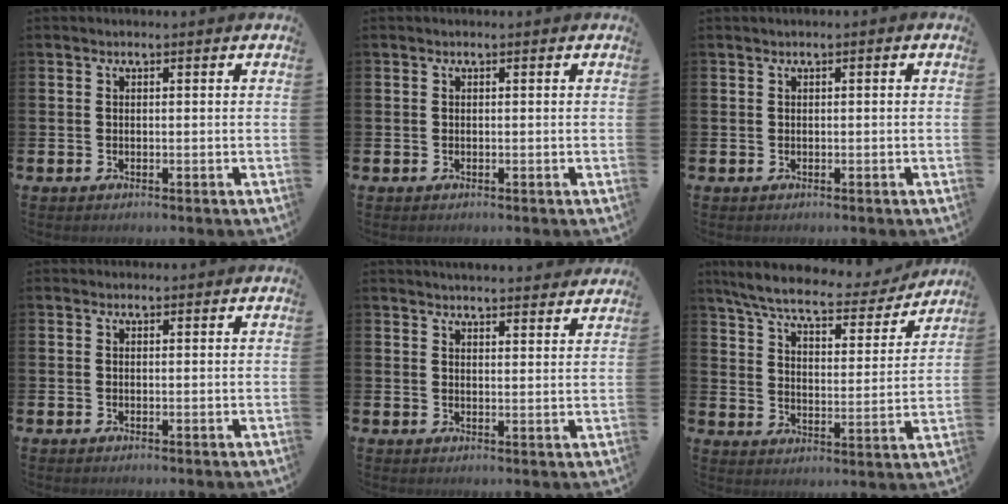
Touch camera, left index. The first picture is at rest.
{"total": 0.0}
{"total": 0.0}
{"total": 0.5, "force": [0.5, 0.1, 0.1], "torque": [0.012, -0.004, 0.006]}
{"total": 4.0, "force": [4.0, 0.0, 0.0], "torque": [-0.002, -0.027, 0.071]}
{"total": 7.8, "force": [7.1, 1.1, 3.2], "torque": [-0.091, -0.045, 0.118]}